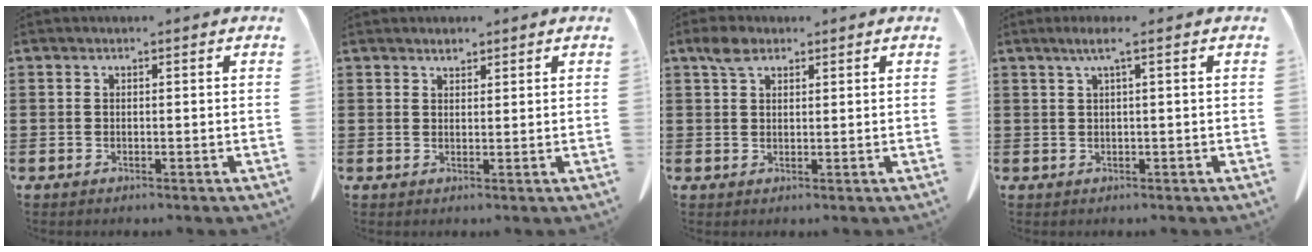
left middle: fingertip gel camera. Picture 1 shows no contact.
{"total": 1.5, "force": [1.5, 0.4, 0.2], "torque": [-0.007, 0.000, 0.029]}
{"total": 3.2, "force": [2.1, 1.8, 1.7], "torque": [-0.039, 0.005, 0.039]}
{"total": 2.4, "force": [0.8, -0.2, 2.3], "torque": [-0.044, -0.004, 0.014]}